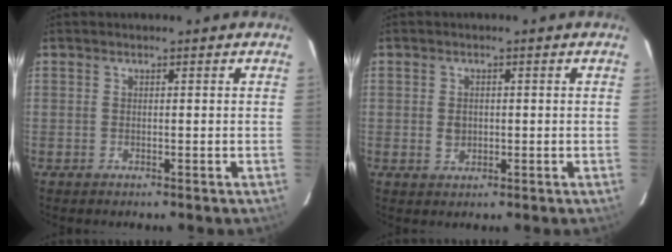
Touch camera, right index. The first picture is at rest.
{"total": 2.6, "force": [-0.2, 2.2, 1.4], "torque": [-0.025, 0.002, -0.003]}